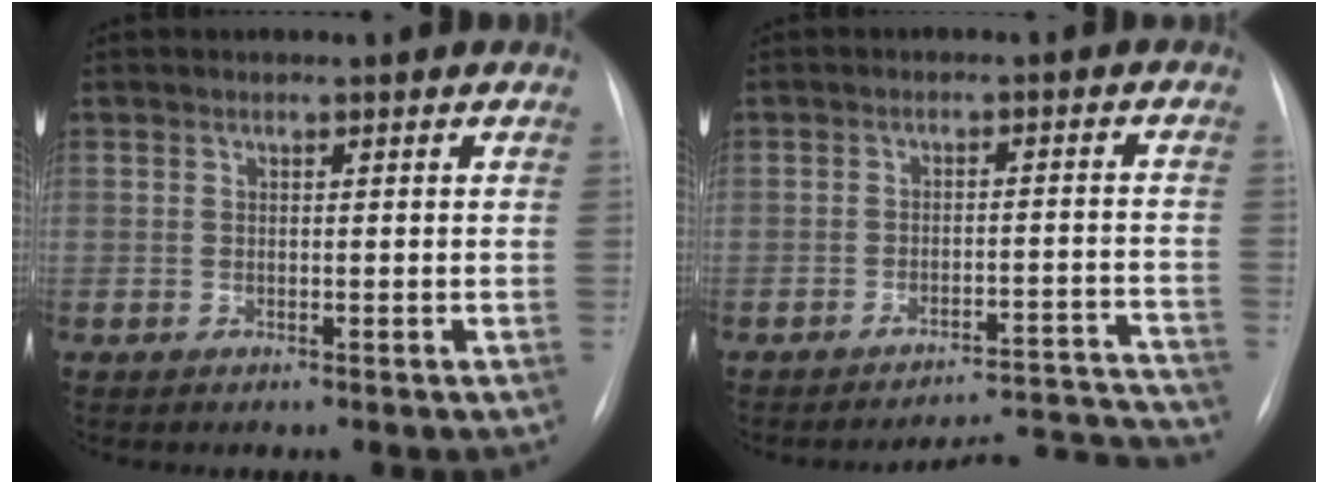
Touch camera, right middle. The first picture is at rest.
{"total": 12.9, "force": [-12.8, -1.3, -0.9], "torque": [0.035, 0.031, -0.161]}